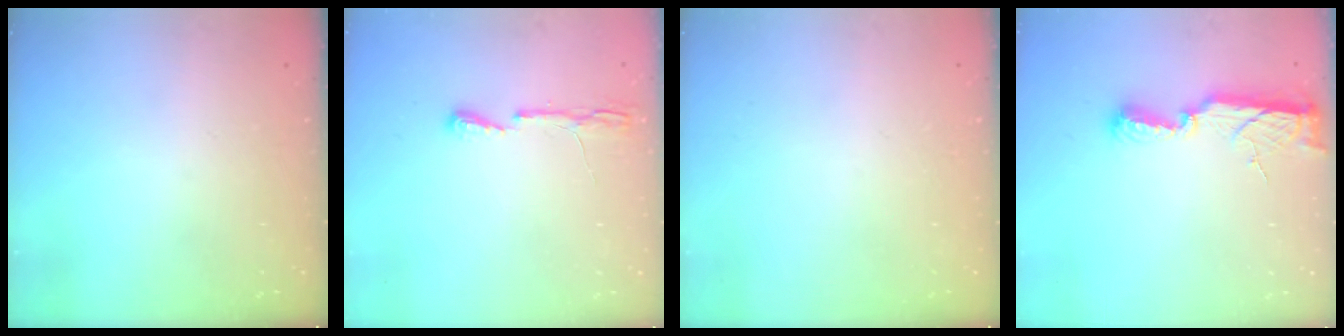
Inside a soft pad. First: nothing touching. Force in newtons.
{"total": 4.3, "press": 4.2, "slide": 0.6}
{"total": 0.0}
{"total": 9.5, "press": 9.2, "slide": 2.7}